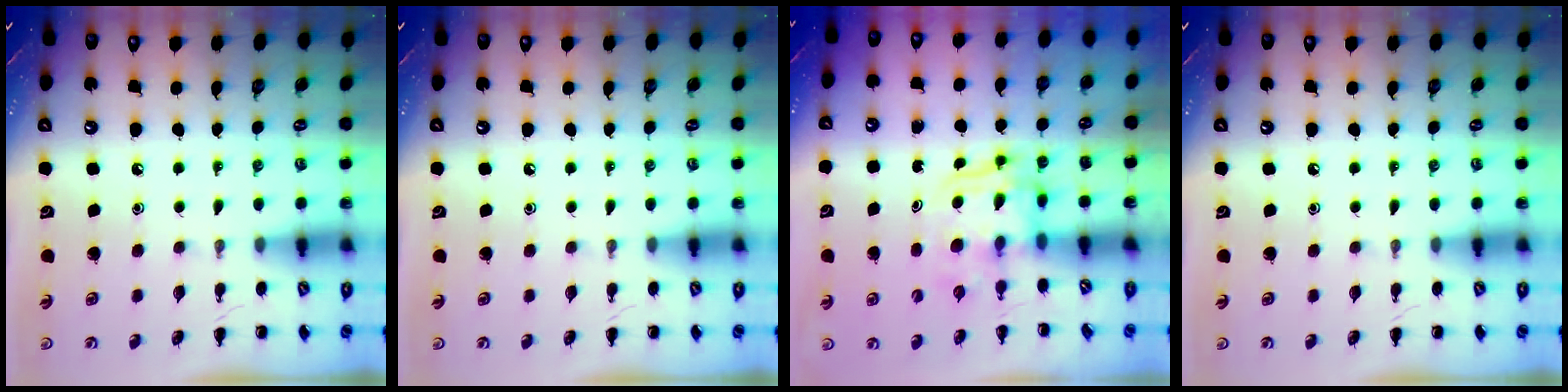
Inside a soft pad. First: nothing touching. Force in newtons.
{"total": 0.0}
{"total": 3.4, "press": 3.3, "slide": 0.3}
{"total": 0.0}